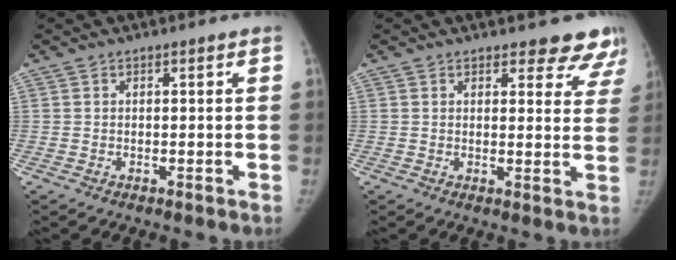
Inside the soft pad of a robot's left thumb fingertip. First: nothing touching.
{"total": 8.0, "force": [7.1, 3.2, 2.1], "torque": [0.027, -0.037, 0.057]}